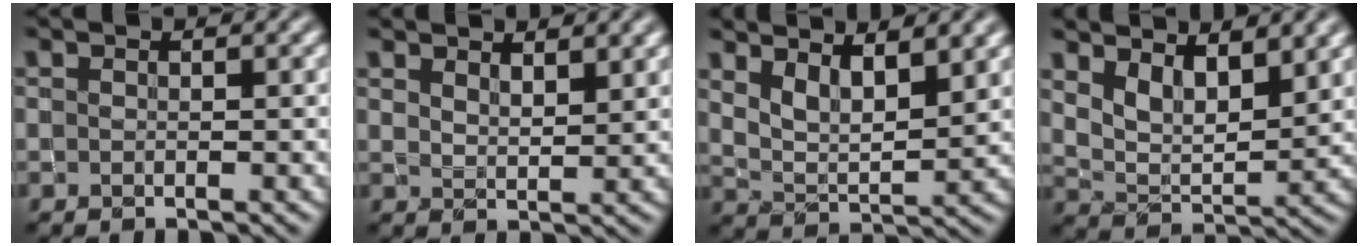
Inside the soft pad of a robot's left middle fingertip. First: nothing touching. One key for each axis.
{"total": 2.7, "fx": 2.3, "fy": 0.7, "fz": 1.2, "tx": -0.019, "ty": -0.001, "tz": 0.046}
{"total": 5.0, "fx": 3.3, "fy": 1.8, "fz": 3.3, "tx": -0.062, "ty": -0.001, "tz": 0.059}
{"total": 5.3, "fx": 3.4, "fy": 2.3, "fz": 3.3, "tx": -0.062, "ty": -0.006, "tz": 0.058}